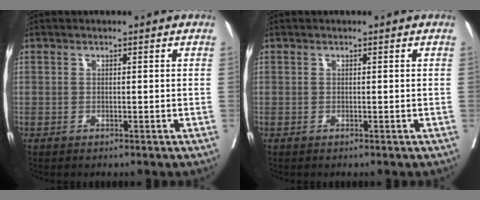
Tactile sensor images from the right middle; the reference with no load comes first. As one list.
[{"total": 0.0}]